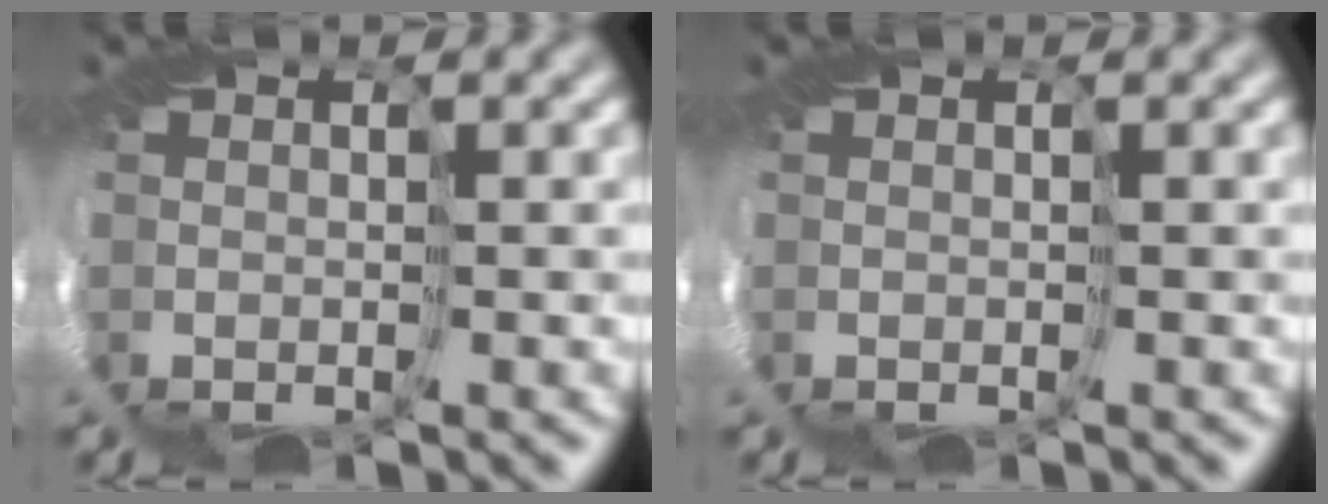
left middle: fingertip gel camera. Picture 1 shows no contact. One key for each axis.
{"total": 0.0}